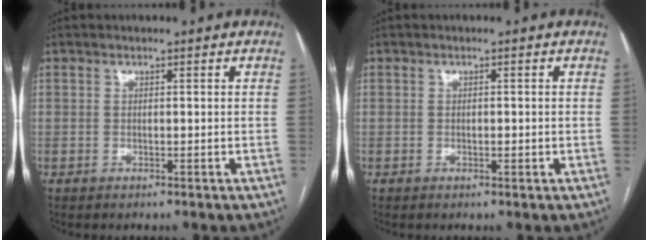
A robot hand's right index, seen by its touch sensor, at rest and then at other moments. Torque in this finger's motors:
{"motor_torque": [-0.11, 0.18, -0.03, 0.00]}